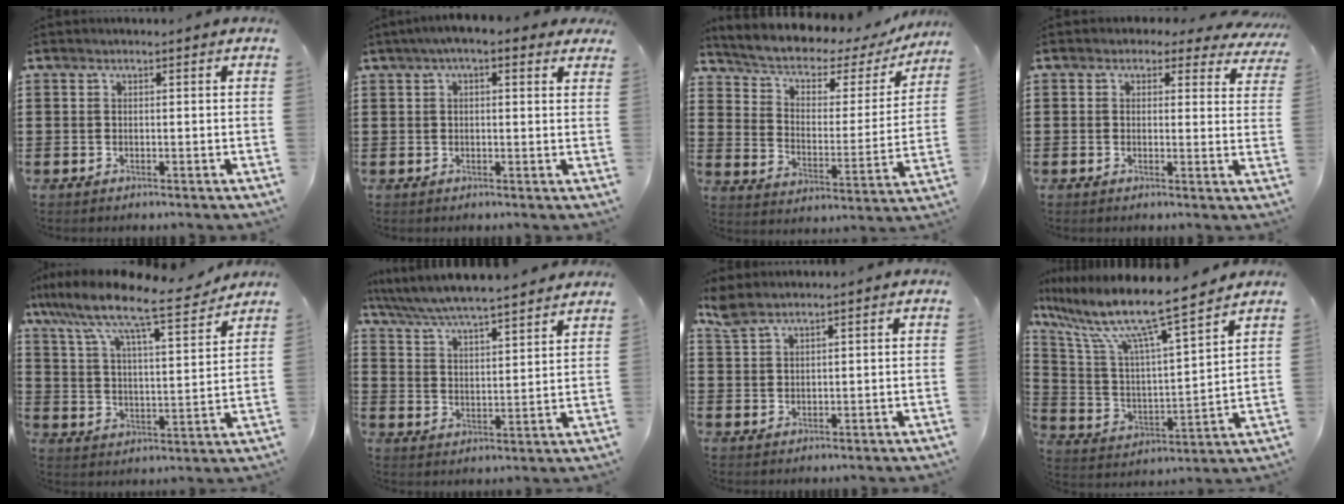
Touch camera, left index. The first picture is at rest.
{"total": 3.3, "force": [1.8, 1.0, 2.6], "torque": [-0.054, 0.007, 0.030]}
{"total": 4.4, "force": [3.0, 2.2, 2.3], "torque": [-0.062, -0.025, 0.044]}
{"total": 2.4, "force": [1.5, 1.5, 1.1], "torque": [-0.023, 0.000, 0.024]}
{"total": 9.7, "force": [8.3, 0.7, 5.0], "torque": [-0.130, -0.049, 0.135]}
{"total": 5.9, "force": [5.6, -0.3, 1.7], "torque": [-0.058, -0.038, 0.095]}
{"total": 2.7, "force": [2.1, 0.9, 1.4], "torque": [-0.034, 0.002, 0.040]}
{"total": 11.6, "force": [9.3, 0.5, 6.9], "torque": [-0.170, -0.062, 0.151]}